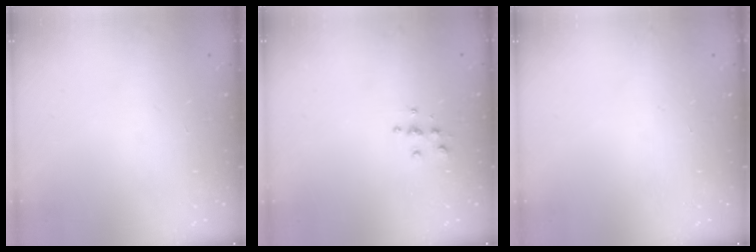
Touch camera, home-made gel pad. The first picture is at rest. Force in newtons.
{"total": 4.9, "press": 4.9, "slide": 0.5}
{"total": 0.0}